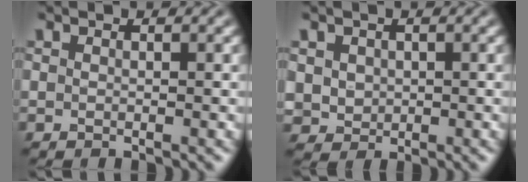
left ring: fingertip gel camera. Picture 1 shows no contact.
{"total": 1.9, "force": [0.4, 1.8, 0.6], "torque": [-0.014, -0.007, 0.015]}